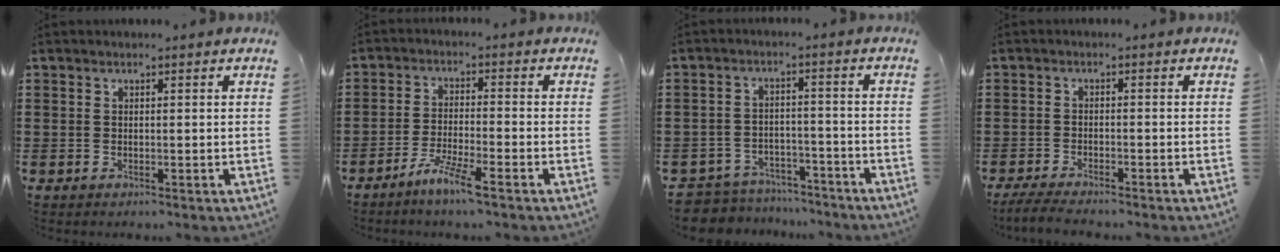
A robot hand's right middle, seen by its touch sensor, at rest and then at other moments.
{"total": 5.0, "force": [-4.0, -0.1, 2.9], "torque": [-0.067, -0.009, -0.078]}
{"total": 5.6, "force": [-5.5, 1.1, 0.0], "torque": [-0.015, 0.010, -0.117]}
{"total": 3.4, "force": [-3.3, 0.3, 0.8], "torque": [-0.028, -0.006, -0.072]}